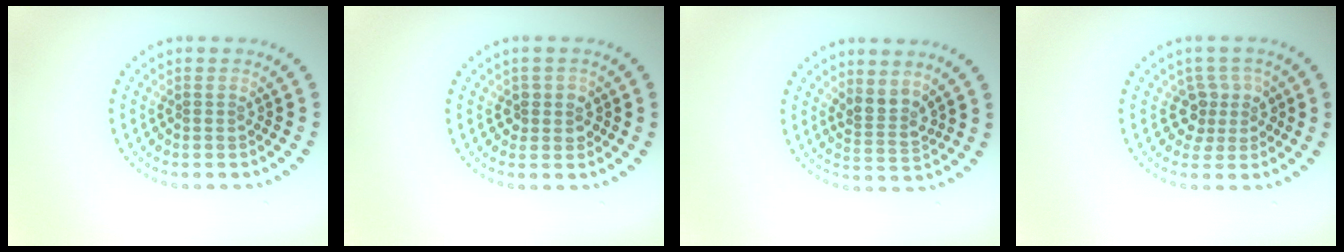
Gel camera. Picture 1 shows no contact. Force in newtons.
{"total": 1.7, "press": 1.5, "slide": 0.8}
{"total": 2.4, "press": 1.8, "slide": 1.6}
{"total": 2.6, "press": 2.0, "slide": 1.8}